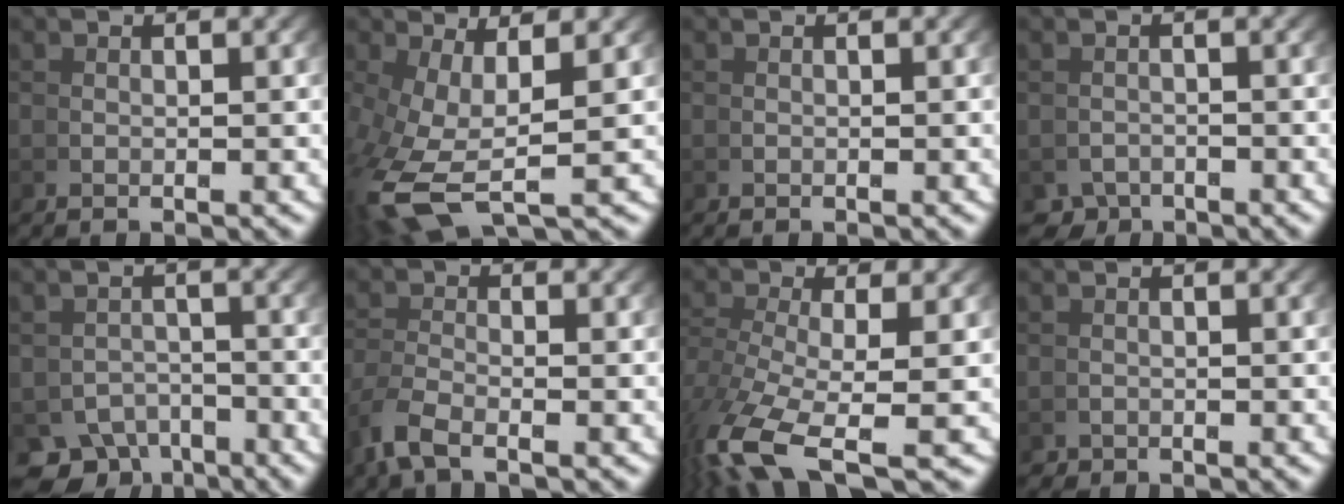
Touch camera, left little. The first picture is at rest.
{"total": 6.0, "force": [-1.3, 2.6, 5.3], "torque": [-0.142, -0.046, 0.005]}
{"total": 0.0}
{"total": 2.2, "force": [-2.0, 0.9, -0.4], "torque": [0.019, -0.015, -0.030]}
{"total": 5.8, "force": [-4.5, 3.2, 1.8], "torque": [0.003, -0.030, -0.069]}
{"total": 2.1, "force": [-1.4, 0.4, 1.5], "torque": [-0.052, -0.011, -0.019]}
{"total": 7.2, "force": [-4.6, 2.2, 5.1], "torque": [-0.119, -0.048, -0.050]}
{"total": 1.0, "force": [-0.7, 0.0, -0.7], "torque": [0.015, -0.006, -0.012]}